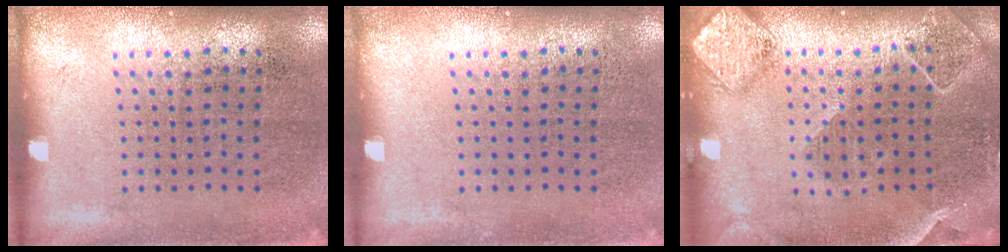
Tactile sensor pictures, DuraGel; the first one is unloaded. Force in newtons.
{"total": 0.0}
{"total": 2.1, "press": 1.9, "slide": 0.7}